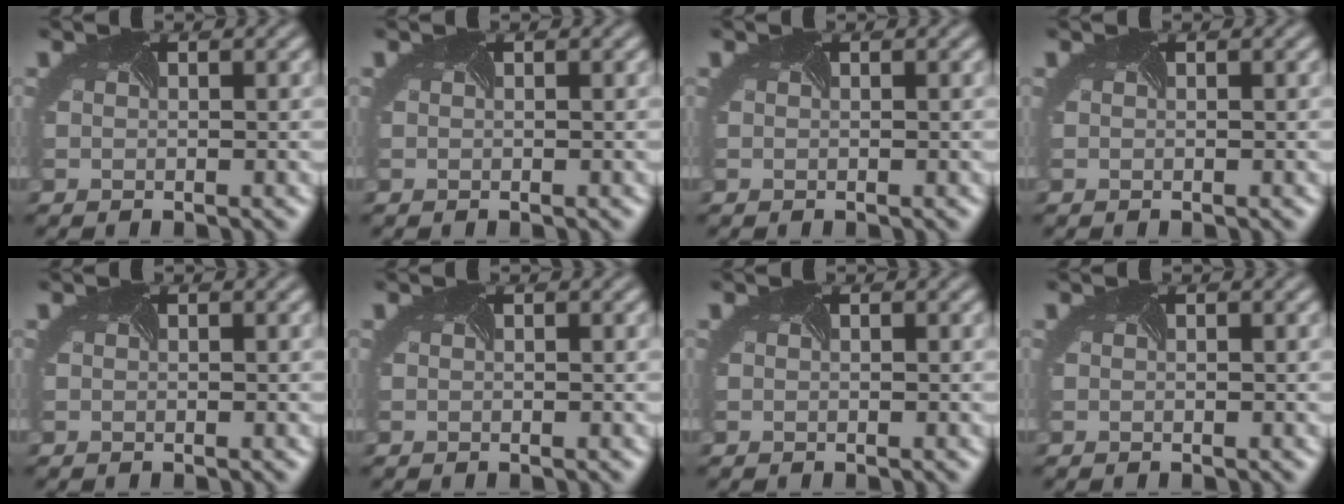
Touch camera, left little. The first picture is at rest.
{"total": 0.0}
{"total": 0.0}
{"total": 0.0}
{"total": 0.0}
{"total": 0.0}
{"total": 0.0}
{"total": 0.0}